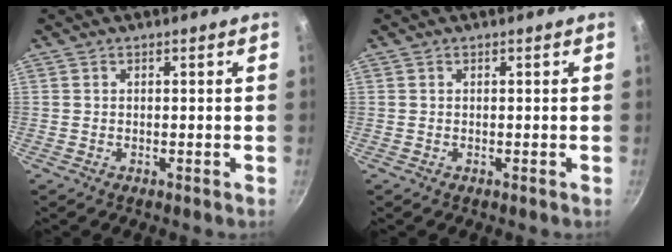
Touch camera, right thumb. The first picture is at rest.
{"total": 0.0}